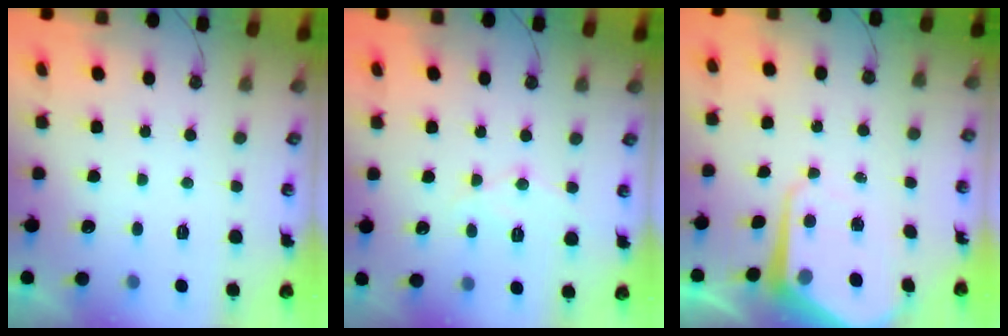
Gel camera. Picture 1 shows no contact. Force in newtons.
{"total": 8.1, "press": 8.1, "slide": 0.7}
{"total": 8.0, "press": 7.9, "slide": 0.6}